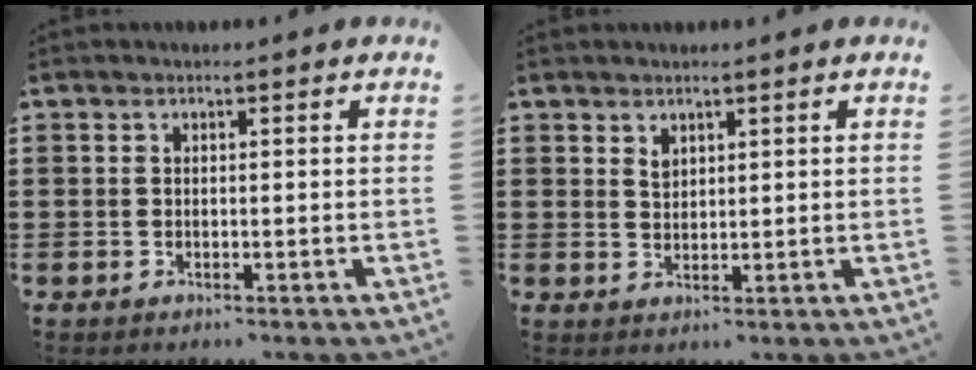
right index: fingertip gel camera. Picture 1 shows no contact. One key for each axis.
{"total": 1.6, "fx": 1.2, "fy": 0.9, "fz": 0.4, "tx": -0.009, "ty": 0.002, "tz": 0.024}